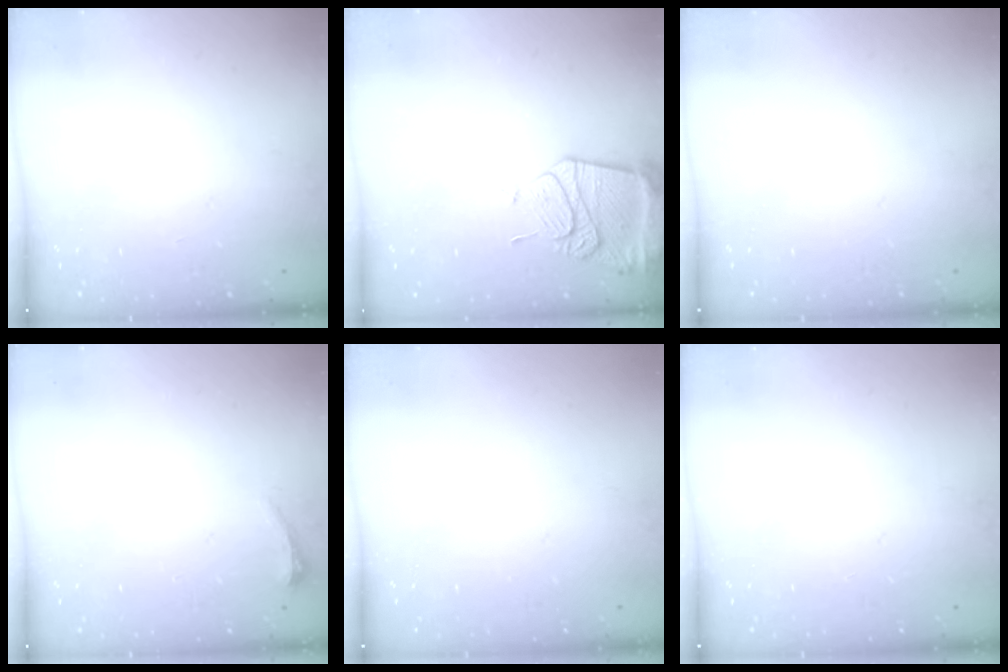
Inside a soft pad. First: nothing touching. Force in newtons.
{"total": 14.5, "press": 14.4, "slide": 1.7}
{"total": 0.0}
{"total": 4.2, "press": 3.9, "slide": 1.7}
{"total": 0.0}
{"total": 0.0}